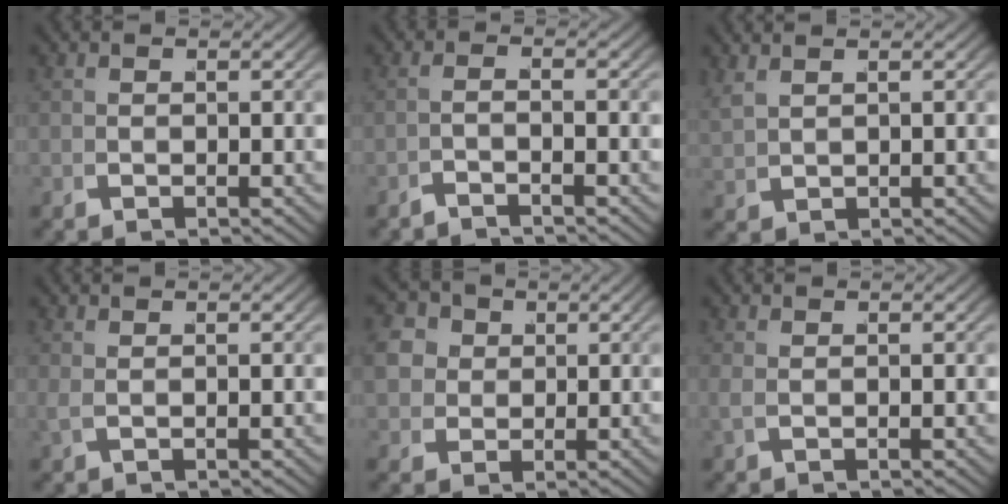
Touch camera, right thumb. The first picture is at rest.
{"total": 1.9, "force": [-1.6, -1.1, -0.2], "torque": [0.018, 0.011, -0.037]}
{"total": 1.6, "force": [1.4, 0.1, 0.7], "torque": [-0.019, 0.008, 0.036]}
{"total": 0.6, "force": [0.5, -0.3, 0.3], "torque": [-0.009, 0.006, 0.013]}
{"total": 8.2, "force": [1.4, 6.9, 4.2], "torque": [-0.093, -0.013, 0.024]}
{"total": 0.6, "force": [0.3, 0.2, 0.4], "torque": [-0.013, 0.004, 0.009]}